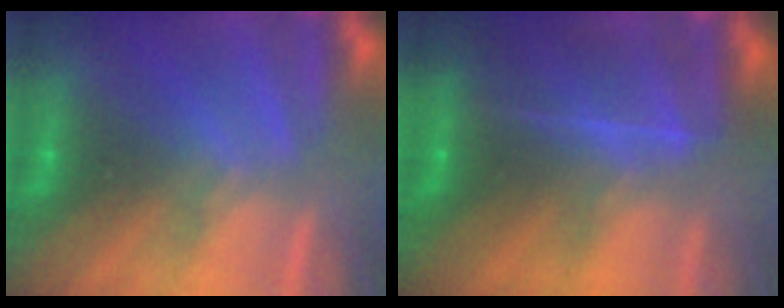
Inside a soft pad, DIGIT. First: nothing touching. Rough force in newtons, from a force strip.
{"total": 7.4}